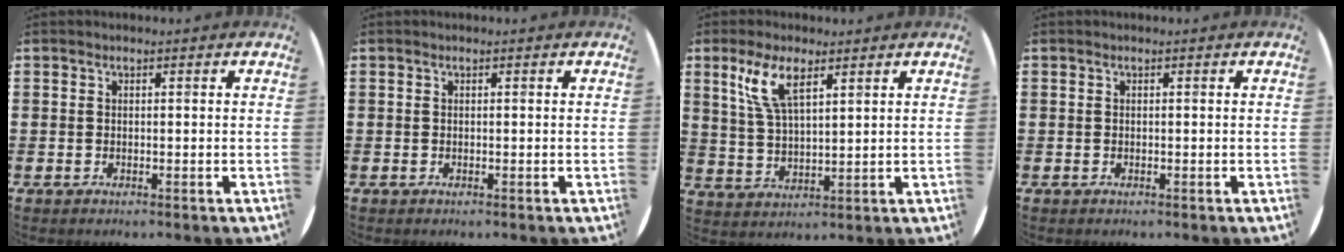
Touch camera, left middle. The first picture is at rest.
{"total": 0.0}
{"total": 6.6, "force": [4.1, 2.0, 4.7], "torque": [-0.098, 0.003, 0.070]}
{"total": 0.0}